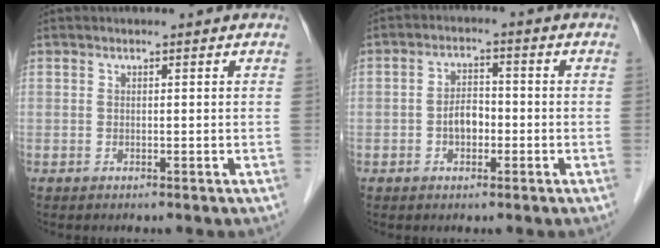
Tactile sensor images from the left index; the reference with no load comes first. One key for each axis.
{"total": 3.8, "fx": -1.7, "fy": 2.2, "fz": 2.7, "tx": -0.050, "ty": 0.008, "tz": -0.030}